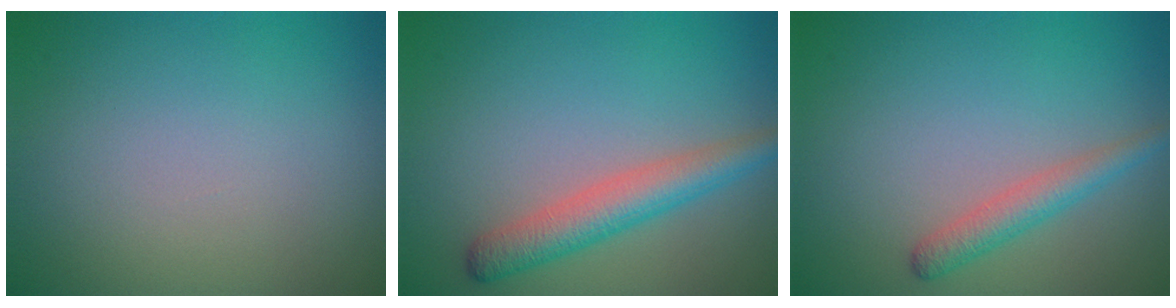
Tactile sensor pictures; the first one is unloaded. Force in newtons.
{"total": 3.7, "press": 3.7, "slide": 0.1}
{"total": 2.3, "press": 2.3, "slide": 0.0}